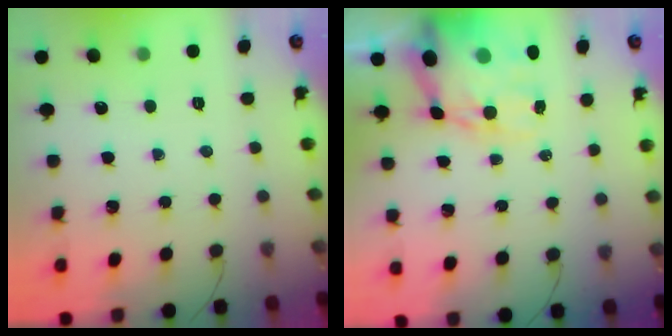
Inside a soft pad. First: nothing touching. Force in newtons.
{"total": 15.3, "press": 14.9, "slide": 3.5}